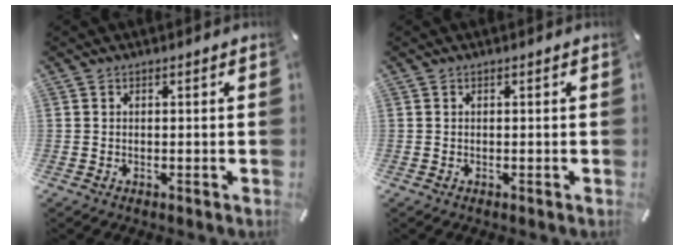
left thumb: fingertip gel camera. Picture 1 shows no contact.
{"total": 0.0}